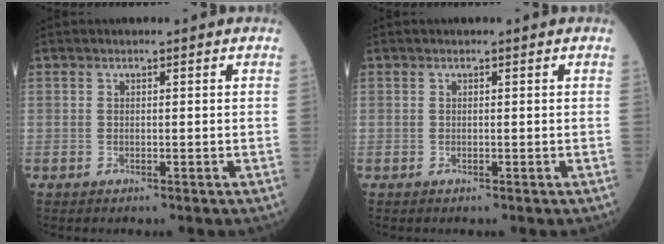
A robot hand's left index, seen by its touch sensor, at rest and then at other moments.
{"total": 0.0}